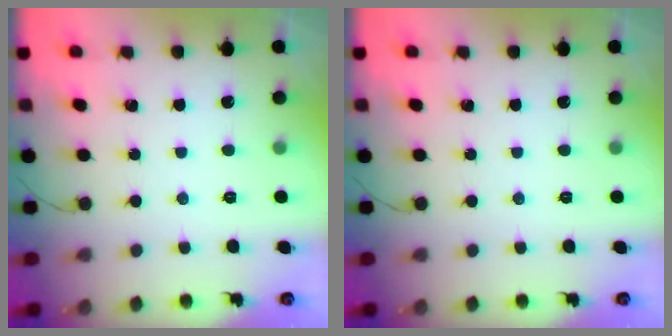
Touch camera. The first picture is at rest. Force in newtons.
{"total": 0.0}